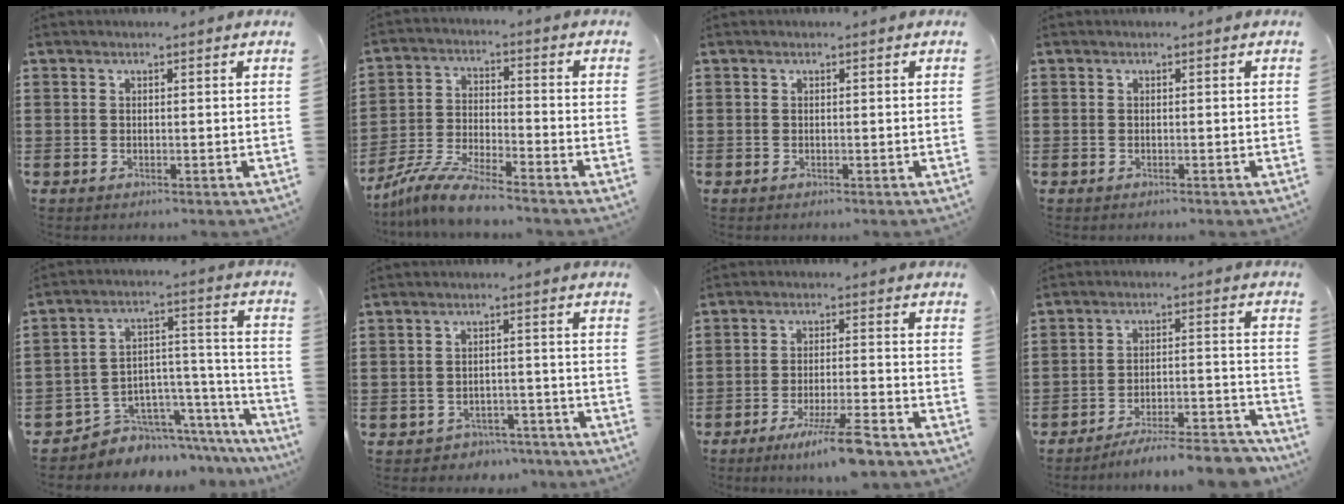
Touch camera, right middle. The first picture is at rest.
{"total": 7.9, "force": [-7.3, 0.3, 3.2], "torque": [-0.078, -0.006, -0.144]}
{"total": 0.0}
{"total": 0.0}
{"total": 5.4, "force": [-4.4, 3.1, -0.2], "torque": [-0.010, -0.006, -0.082]}
{"total": 2.8, "force": [-2.8, 0.6, -0.3], "torque": [-0.006, -0.002, -0.061]}
{"total": 7.2, "force": [-5.2, 0.2, 5.0], "torque": [-0.090, -0.012, -0.090]}
{"total": 6.4, "force": [-6.1, 0.0, 2.1], "torque": [-0.029, -0.003, -0.114]}